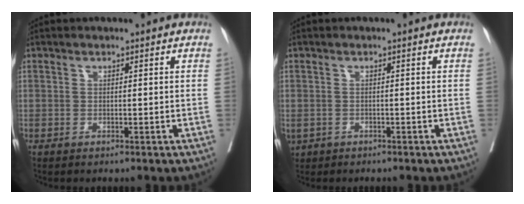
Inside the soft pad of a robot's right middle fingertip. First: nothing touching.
{"total": 2.8, "force": [-1.7, 2.0, 1.0], "torque": [-0.026, -0.002, -0.022]}